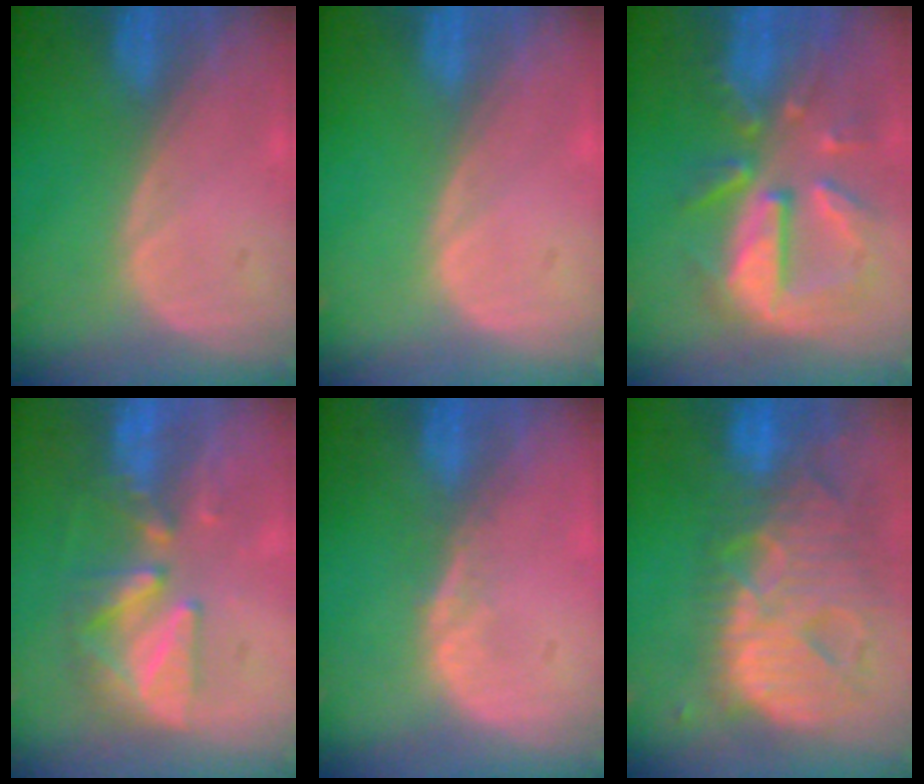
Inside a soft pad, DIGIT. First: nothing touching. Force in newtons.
{"total": 0.0}
{"total": 10.7, "press": 9.5, "slide": 5.0}
{"total": 7.6, "press": 7.3, "slide": 2.1}
{"total": 1.5, "press": 1.2, "slide": 0.9}
{"total": 13.8, "press": 11.8, "slide": 7.1}